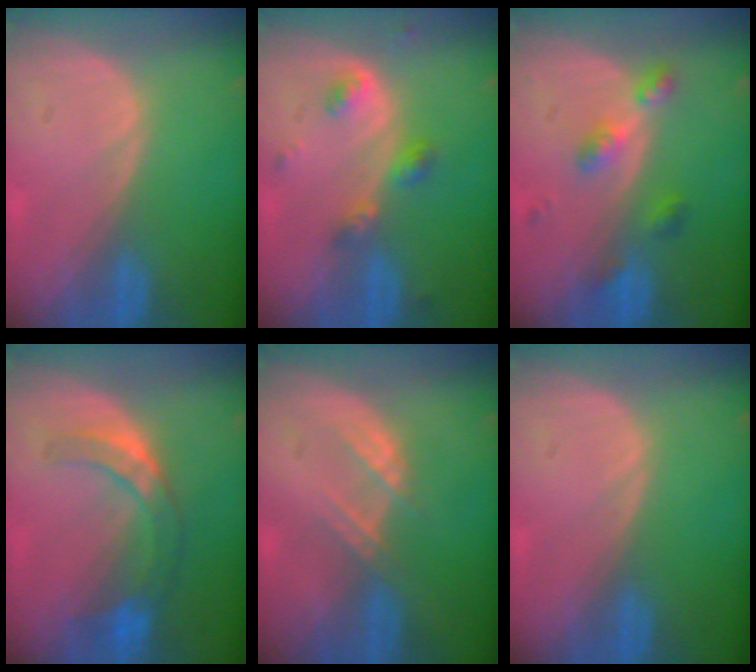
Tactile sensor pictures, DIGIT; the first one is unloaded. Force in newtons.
{"total": 4.6, "press": 4.2, "slide": 2.0}
{"total": 4.6, "press": 4.3, "slide": 1.7}
{"total": 7.3, "press": 6.3, "slide": 3.6}
{"total": 2.7, "press": 2.7, "slide": 0.3}
{"total": 0.0}